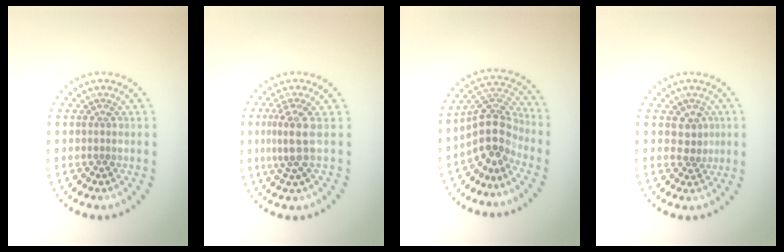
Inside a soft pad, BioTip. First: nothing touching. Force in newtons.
{"total": 2.9, "press": 2.4, "slide": 1.6}
{"total": 4.4, "press": 3.7, "slide": 2.3}
{"total": 1.8, "press": 1.6, "slide": 0.9}